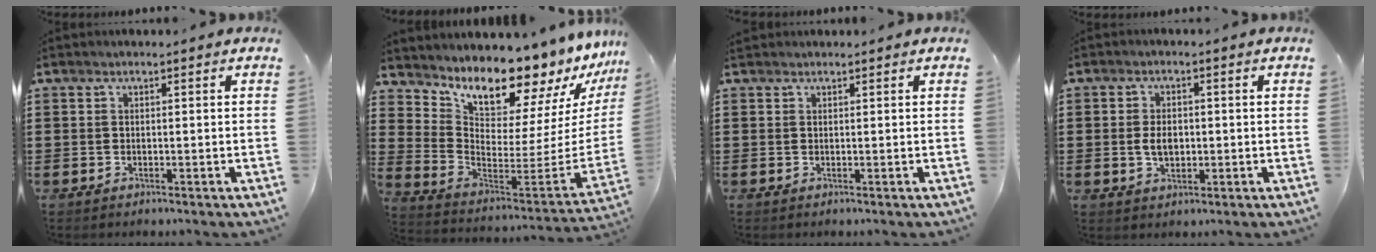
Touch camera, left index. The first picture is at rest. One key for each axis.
{"total": 10.9, "fx": 10.4, "fy": 1.9, "fz": 2.5, "tx": -0.066, "ty": -0.106, "tz": 0.176}
{"total": 0.7, "fx": 0.6, "fy": 0.3, "fz": 0.1, "tx": -0.003, "ty": 0.003, "tz": 0.012}
{"total": 3.6, "fx": 0.0, "fy": 2.2, "fz": 2.9, "tx": -0.057, "ty": 0.001, "tz": -0.005}